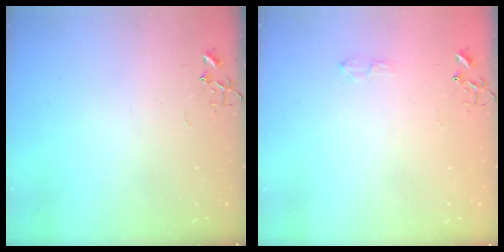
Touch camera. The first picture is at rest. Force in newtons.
{"total": 4.5, "press": 4.5, "slide": 0.7}